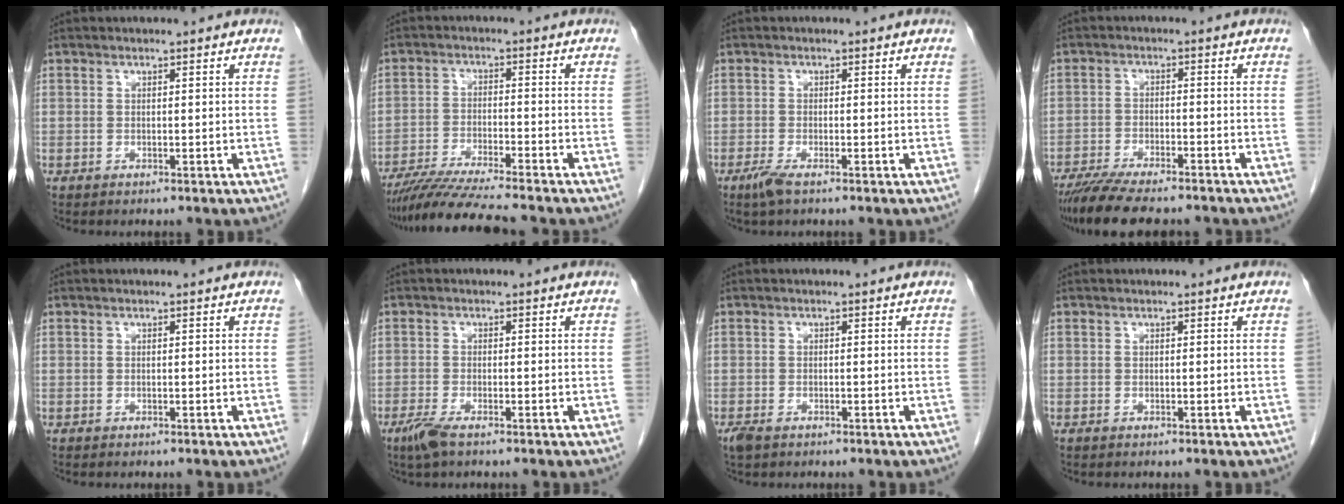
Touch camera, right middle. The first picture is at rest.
{"total": 10.4, "force": [-9.2, -0.8, 4.9], "torque": [-0.079, -0.027, -0.156]}
{"total": 2.3, "force": [-1.5, 0.3, 1.7], "torque": [-0.039, -0.006, -0.032]}
{"total": 12.1, "force": [-10.4, 2.2, 5.9], "torque": [-0.094, -0.016, -0.160]}
{"total": 0.0}
{"total": 2.9, "force": [-2.0, 0.5, 2.1], "torque": [-0.050, -0.007, -0.040]}
{"total": 2.1, "force": [-1.3, 1.0, 1.2], "torque": [-0.029, -0.004, -0.020]}
{"total": 0.0}